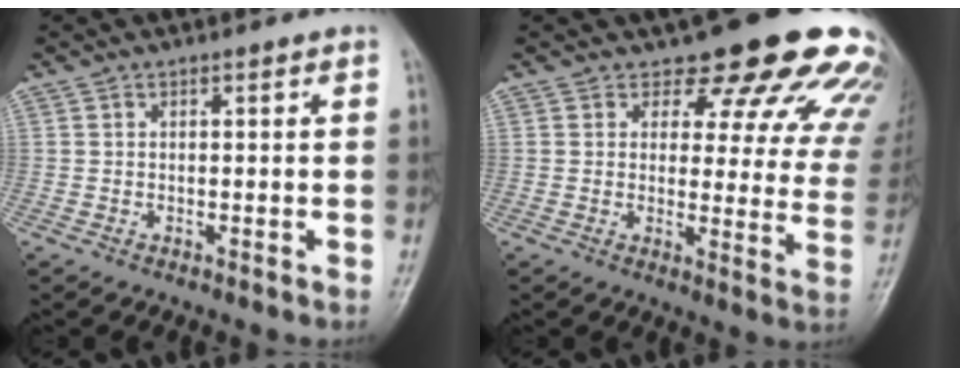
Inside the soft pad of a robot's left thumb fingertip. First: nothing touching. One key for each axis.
{"total": 18.3, "fx": 15.1, "fy": 7.3, "fz": 7.3, "tx": -0.040, "ty": -0.096, "tz": 0.156}